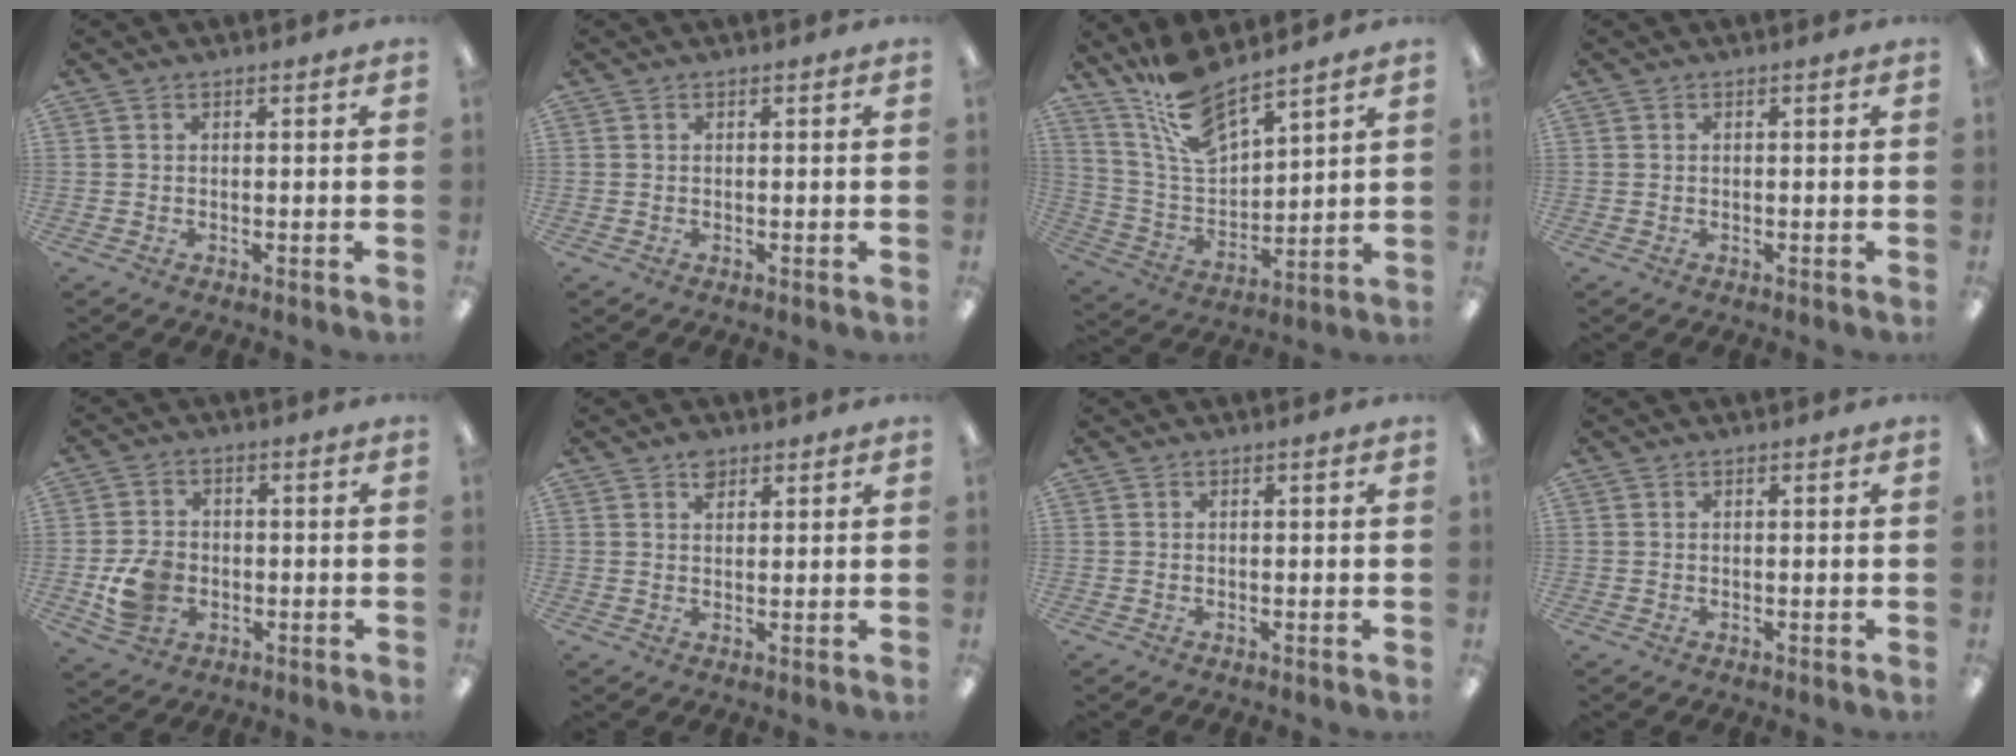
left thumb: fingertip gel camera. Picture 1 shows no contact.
{"total": 0.0}
{"total": 13.8, "force": [11.8, 3.5, 6.2], "torque": [-0.155, -0.063, 0.216]}
{"total": 0.0}
{"total": 8.3, "force": [-1.8, 6.7, 4.6], "torque": [-0.087, 0.008, -0.032]}
{"total": 3.3, "force": [2.2, 2.0, 1.5], "torque": [-0.018, -0.004, 0.037]}
{"total": 0.0}
{"total": 0.0}